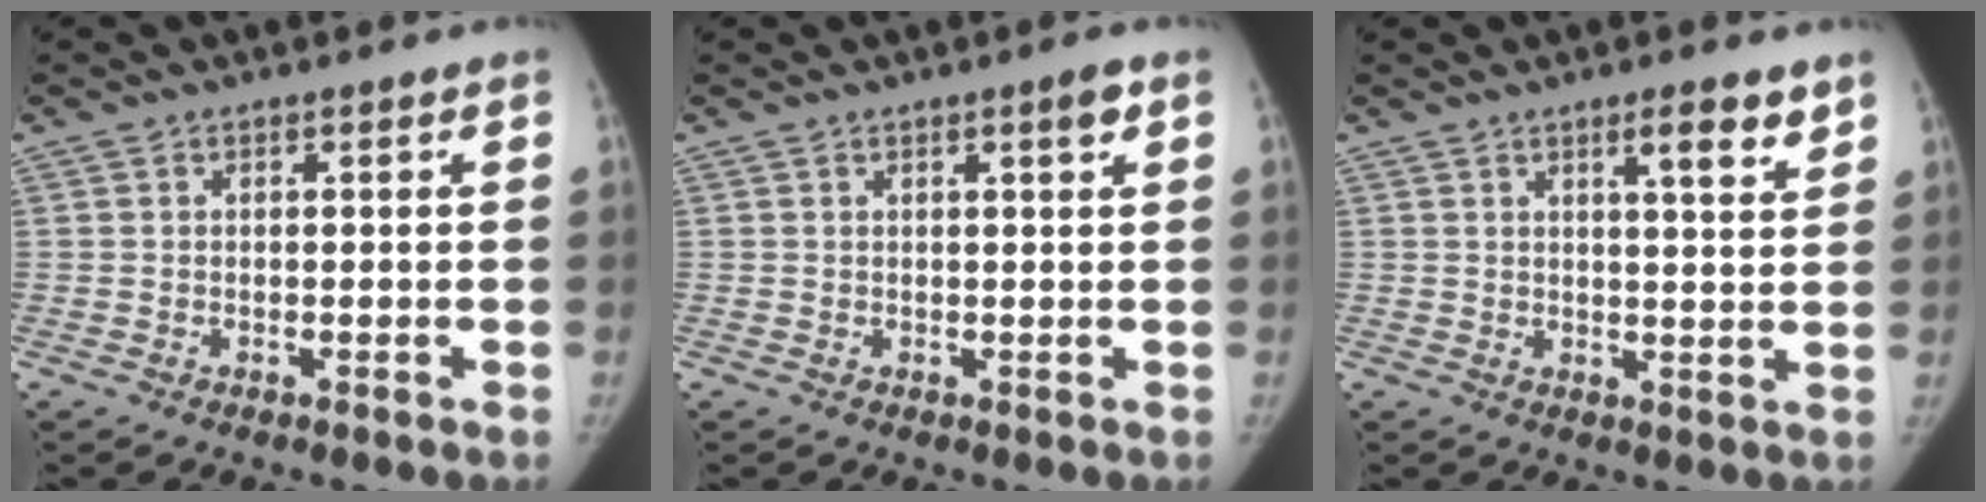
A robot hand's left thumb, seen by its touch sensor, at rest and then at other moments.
{"total": 1.9, "force": [0.9, 0.1, 1.6], "torque": [-0.022, -0.003, 0.014]}
{"total": 5.7, "force": [3.6, 0.9, 4.3], "torque": [-0.055, -0.024, 0.052]}